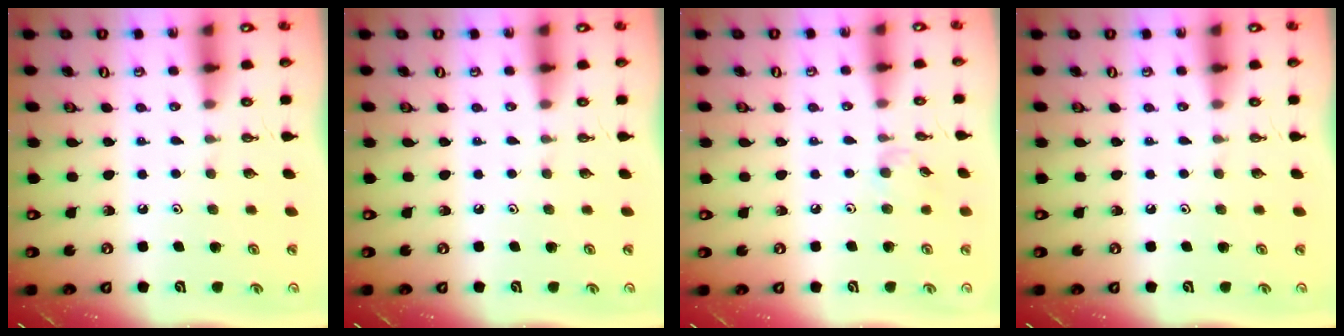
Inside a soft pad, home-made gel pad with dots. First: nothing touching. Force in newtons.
{"total": 0.0}
{"total": 3.9, "press": 3.8, "slide": 0.6}
{"total": 0.0}